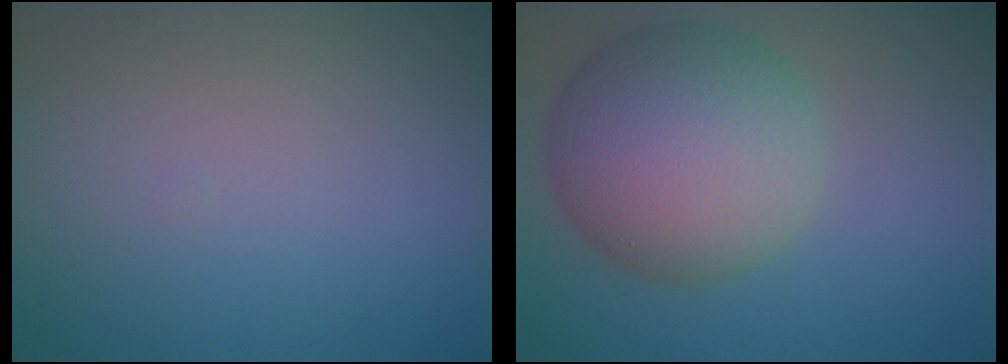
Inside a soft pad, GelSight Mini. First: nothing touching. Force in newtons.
{"total": 10.0, "press": 10.0, "slide": 0.2}